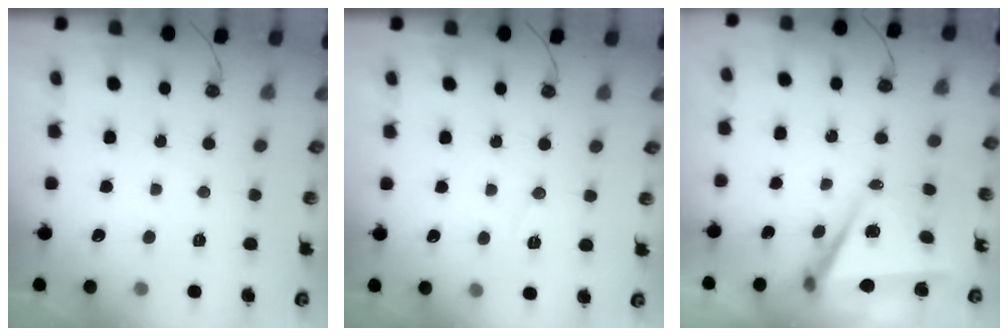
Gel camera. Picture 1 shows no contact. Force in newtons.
{"total": 6.4, "press": 4.5, "slide": 4.5}
{"total": 6.4, "press": 4.6, "slide": 4.4}